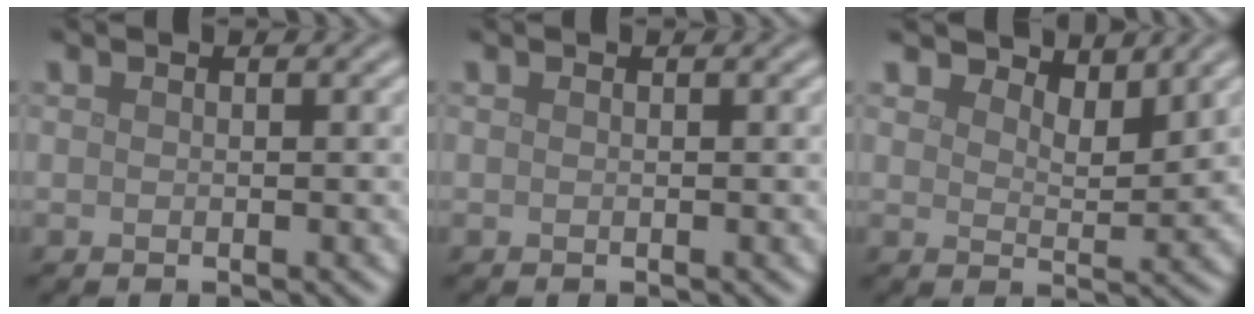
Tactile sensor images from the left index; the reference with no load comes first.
{"total": 0.0}
{"total": 3.6, "force": [3.2, 1.0, 1.1], "torque": [-0.024, -0.001, 0.047]}